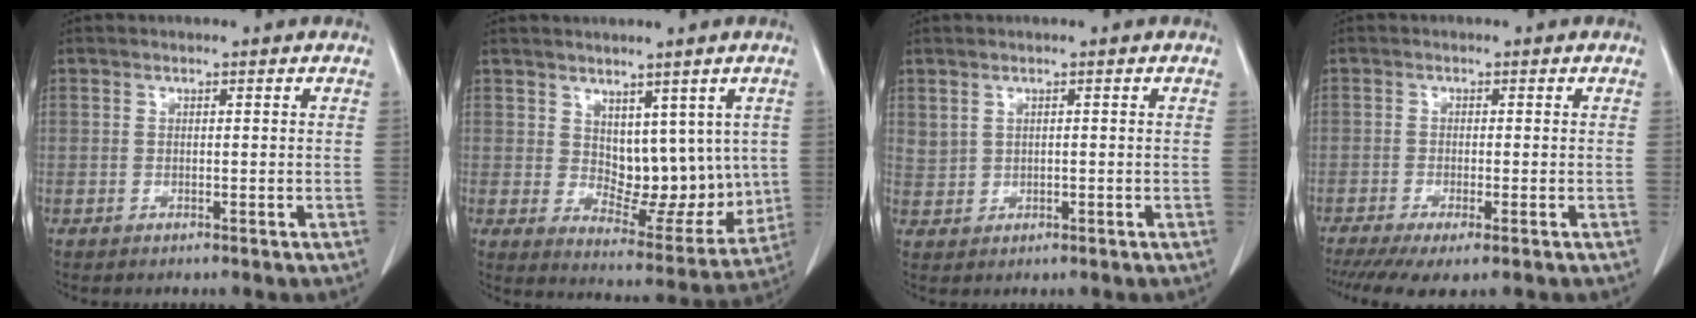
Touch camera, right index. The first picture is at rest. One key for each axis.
{"total": 10.2, "fx": 2.5, "fy": 6.0, "fz": 7.9, "tx": -0.091, "ty": -0.006, "tz": 0.057}
{"total": 1.5, "fx": 1.0, "fy": 0.9, "fz": 0.6, "tx": -0.013, "ty": 0.000, "tz": 0.027}
{"total": 6.5, "fx": -4.6, "fy": 0.9, "fz": 4.6, "tx": -0.069, "ty": -0.017, "tz": -0.074}